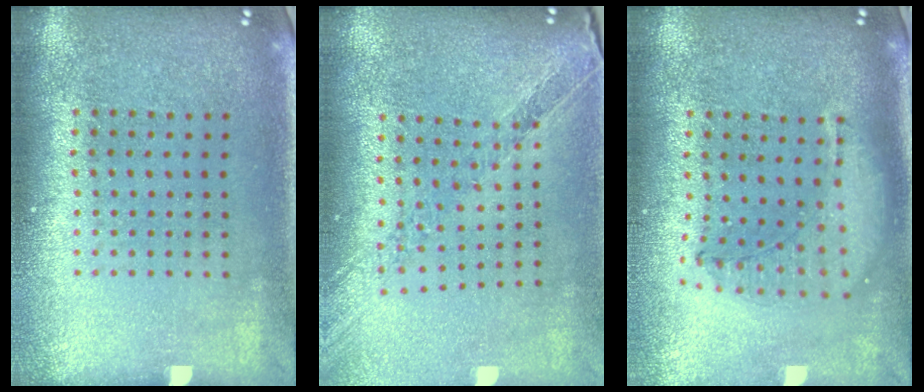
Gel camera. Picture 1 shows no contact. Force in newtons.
{"total": 1.0, "press": 1.0, "slide": 0.1}
{"total": 1.3, "press": 1.2, "slide": 0.4}